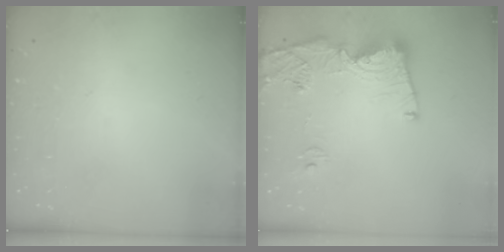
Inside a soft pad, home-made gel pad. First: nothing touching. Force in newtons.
{"total": 14.7, "press": 14.6, "slide": 1.8}